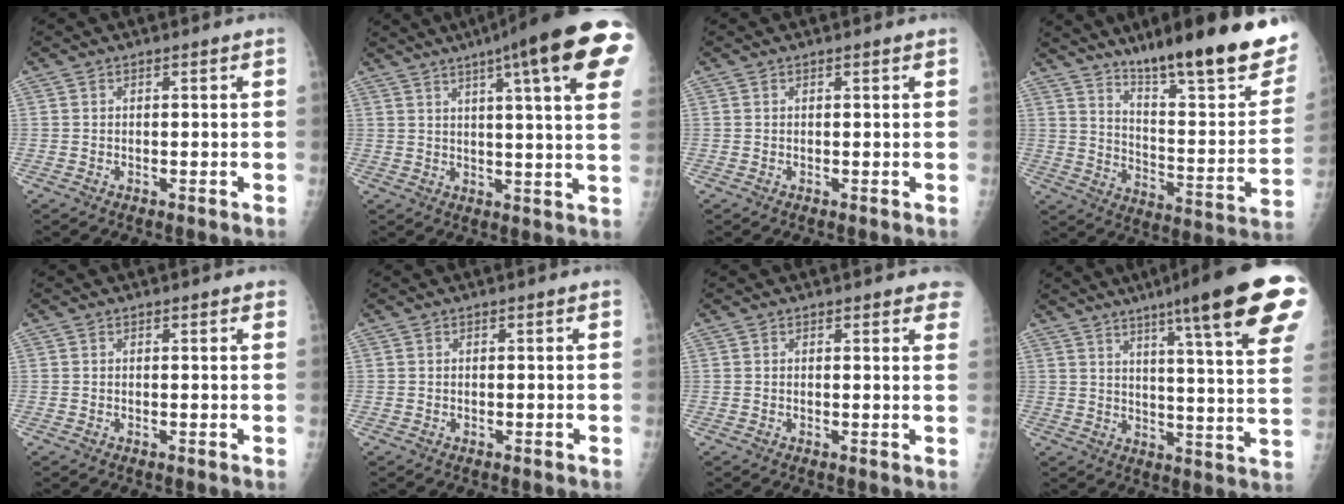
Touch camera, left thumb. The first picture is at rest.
{"total": 21.8, "force": [11.2, 2.8, 18.4], "torque": [-0.244, -0.007, 0.134]}
{"total": 0.5, "force": [0.4, 0.1, 0.3], "torque": [-0.005, 0.000, 0.004]}
{"total": 26.5, "force": [17.9, 4.9, 19.0], "torque": [-0.250, -0.085, 0.271]}
{"total": 1.1, "force": [0.8, 0.4, 0.7], "torque": [-0.004, -0.001, 0.007]}
{"total": 0.0}
{"total": 4.3, "force": [3.5, 1.4, 2.0], "torque": [0.006, -0.007, 0.030]}
{"total": 23.5, "force": [13.9, 2.3, 18.8], "torque": [-0.247, -0.049, 0.183]}